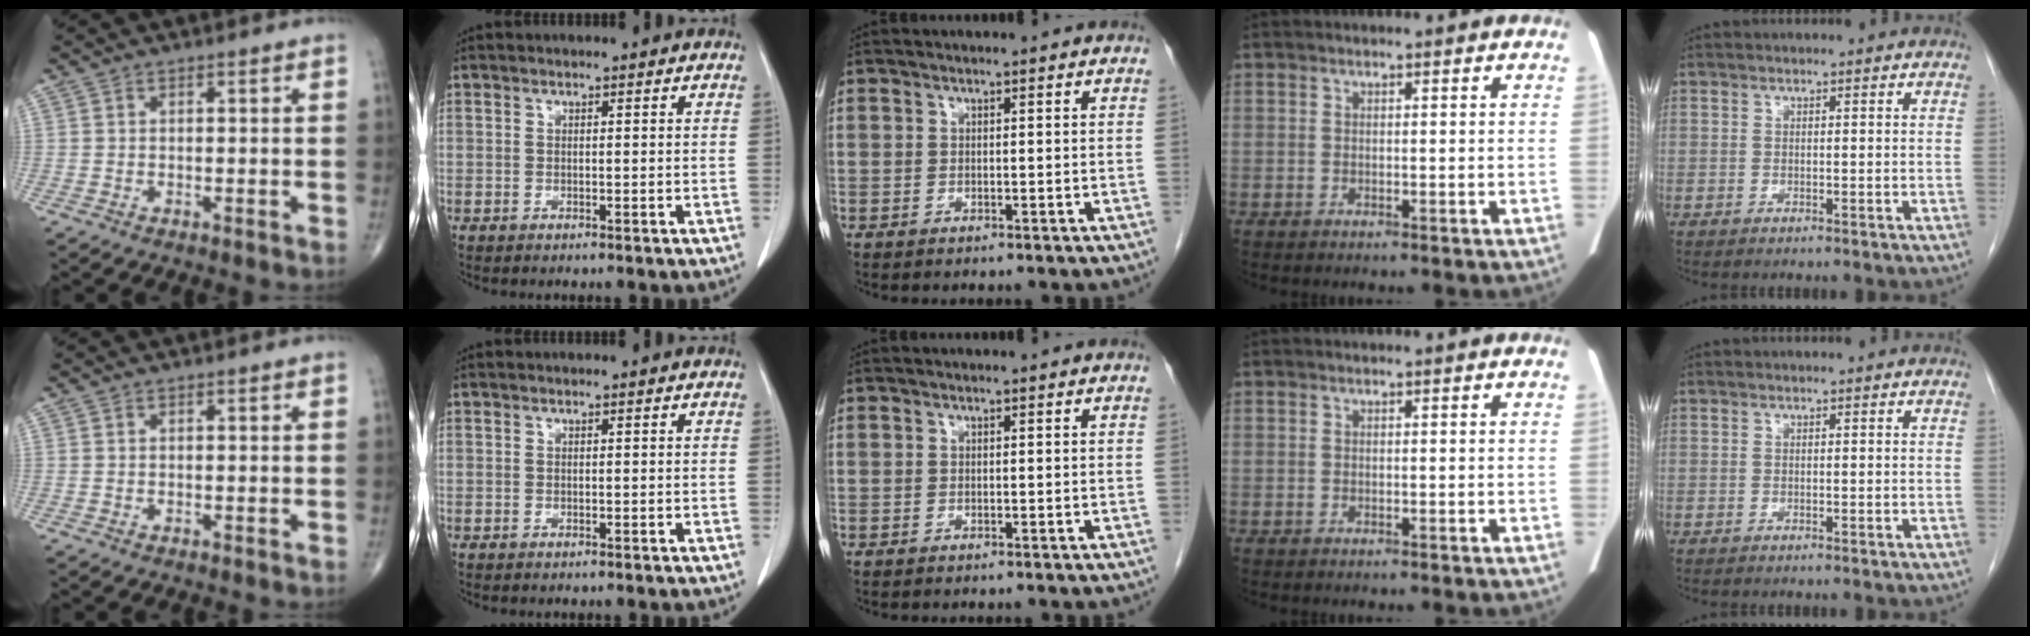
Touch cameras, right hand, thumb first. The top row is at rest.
{}